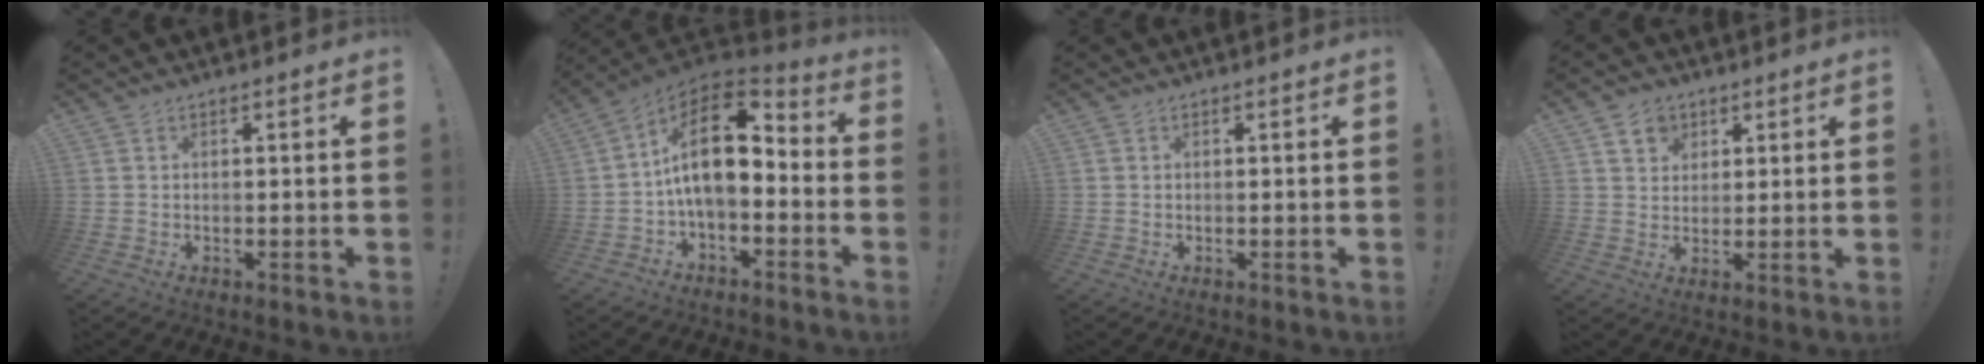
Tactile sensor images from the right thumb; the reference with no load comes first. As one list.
[{"total": 16.0, "force": [1.9, 8.3, 13.6], "torque": [-0.237, -0.003, 0.034]}, {"total": 0.0}, {"total": 6.0, "force": [3.5, 4.6, 1.6], "torque": [-0.013, -0.020, 0.063]}]